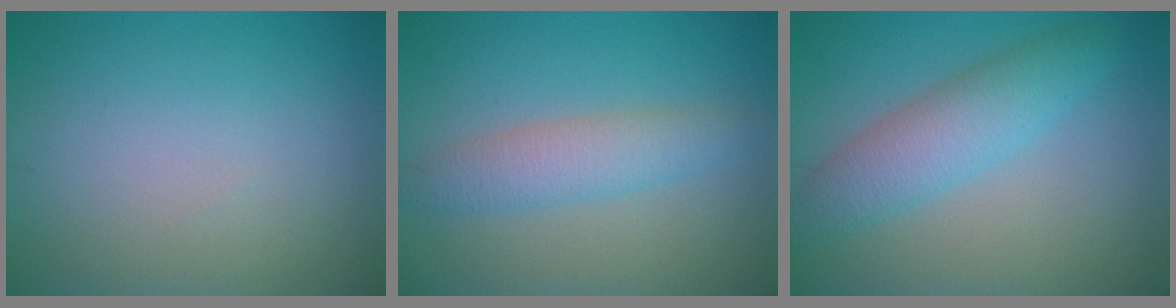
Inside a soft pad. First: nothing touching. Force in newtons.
{"total": 3.4, "press": 3.4, "slide": 0.1}
{"total": 4.6, "press": 4.6, "slide": 0.2}